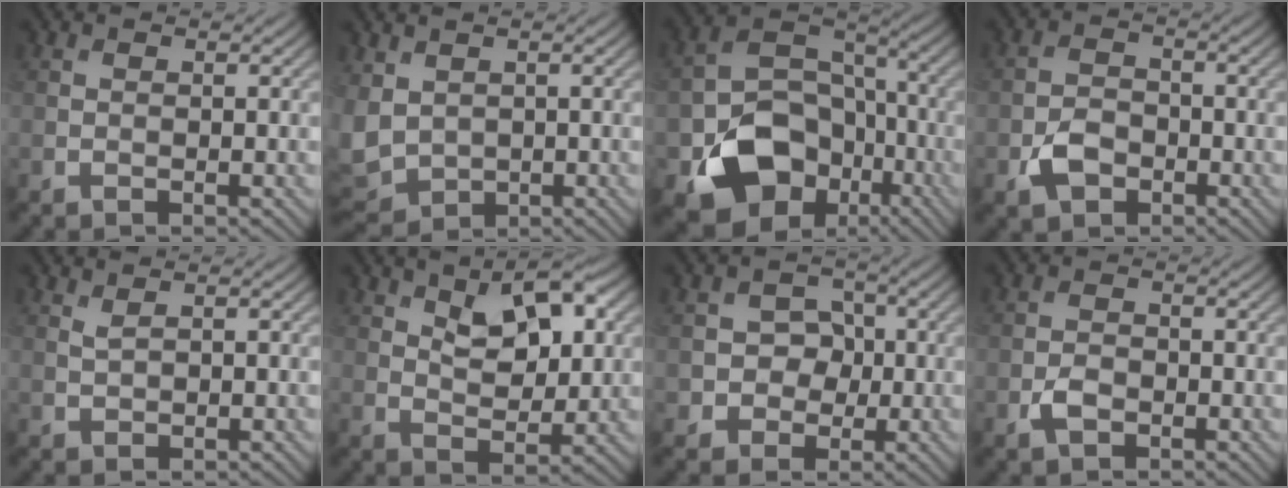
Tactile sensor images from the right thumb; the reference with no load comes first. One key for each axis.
{"total": 6.2, "fx": 0.7, "fy": 4.8, "fz": 3.8, "tx": -0.137, "ty": -0.015, "tz": 0.016}
{"total": 14.0, "fx": -6.3, "fy": 10.1, "fz": 7.3, "tx": -0.143, "ty": -0.038, "tz": -0.110}
{"total": 4.0, "fx": -2.1, "fy": 2.7, "fz": 2.2, "tx": -0.046, "ty": -0.002, "tz": -0.046}
{"total": 1.0, "fx": 0.6, "fy": 0.3, "fz": 0.7, "tx": -0.025, "ty": -0.001, "tz": 0.018}
{"total": 9.1, "fx": 4.1, "fy": 4.4, "fz": 6.9, "tx": -0.114, "ty": 0.003, "tz": 0.066}
{"total": 4.6, "fx": -0.7, "fy": 4.2, "fz": 1.7, "tx": -0.022, "ty": 0.001, "tz": -0.029}
{"total": 2.5, "fx": -1.3, "fy": 1.5, "fz": 1.5, "tx": -0.034, "ty": -0.001, "tz": -0.028}